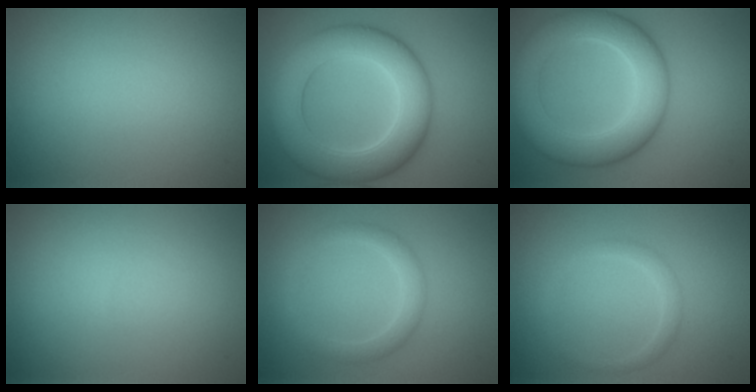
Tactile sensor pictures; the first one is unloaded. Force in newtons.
{"total": 8.8, "press": 8.8, "slide": 0.3}
{"total": 7.9, "press": 7.9, "slide": 0.5}
{"total": 0.0}
{"total": 2.5, "press": 2.4, "slide": 0.2}
{"total": 1.6, "press": 1.6, "slide": 0.1}